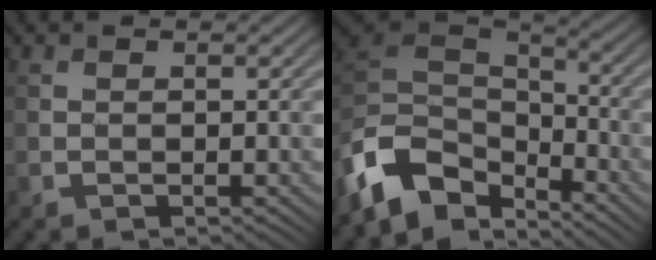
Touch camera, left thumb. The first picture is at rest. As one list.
[{"total": 10.5, "force": [-6.7, 6.3, 5.1], "torque": [-0.123, 0.000, -0.144]}]